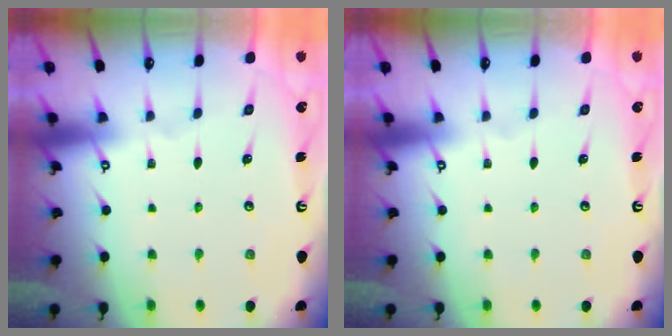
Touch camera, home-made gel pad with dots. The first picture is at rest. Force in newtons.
{"total": 0.0}